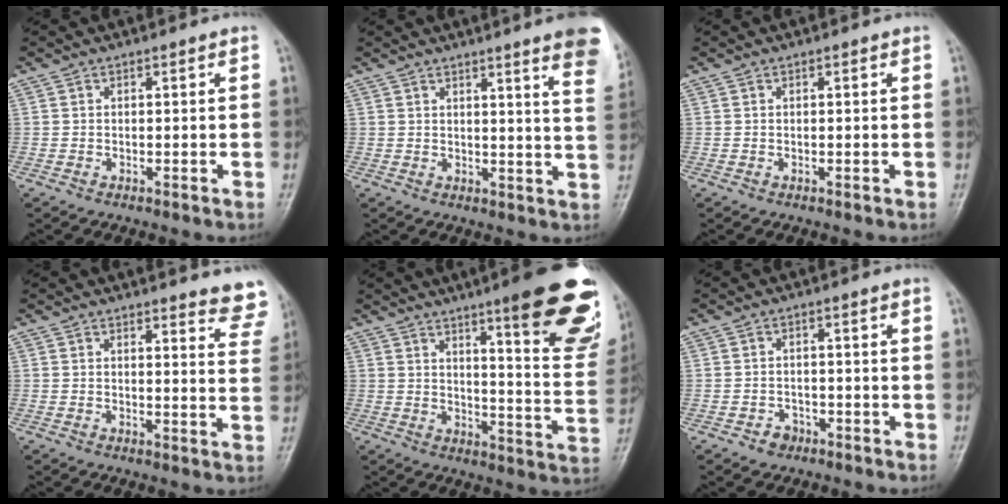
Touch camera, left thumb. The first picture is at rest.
{"total": 12.0, "force": [8.1, 0.9, 8.8], "torque": [-0.089, -0.035, 0.076]}
{"total": 0.0}
{"total": 9.0, "force": [8.4, 1.8, 2.8], "torque": [0.008, -0.052, 0.068]}
{"total": 22.2, "force": [13.1, 4.1, 17.5], "torque": [-0.195, -0.068, 0.171]}
{"total": 2.3, "force": [-1.4, 1.8, 0.6], "torque": [-0.002, 0.013, -0.021]}